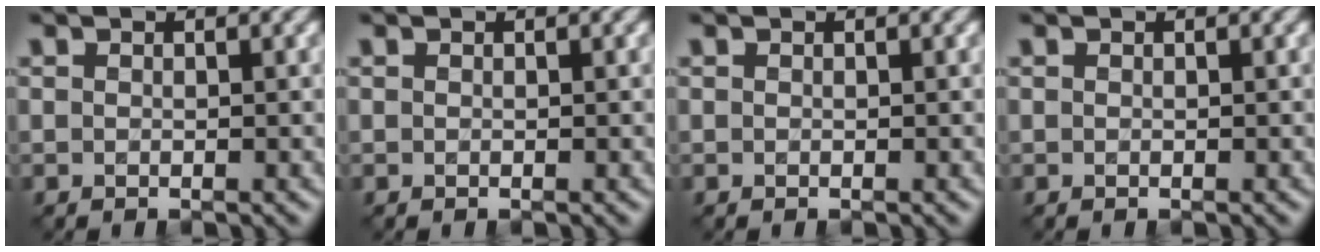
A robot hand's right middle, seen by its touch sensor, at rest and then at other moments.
{"total": 0.0}
{"total": 0.0}
{"total": 0.0}